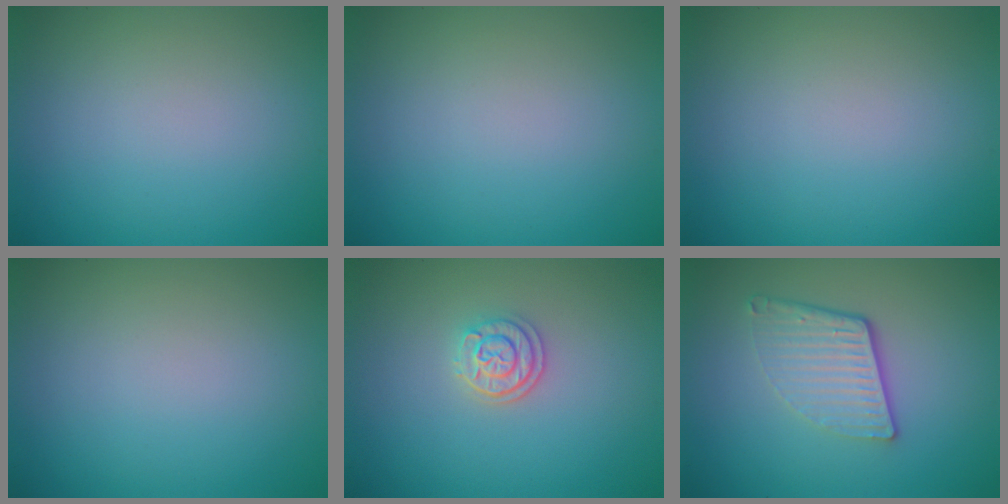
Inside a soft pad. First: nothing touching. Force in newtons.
{"total": 0.0}
{"total": 0.0}
{"total": 0.0}
{"total": 2.2, "press": 2.1, "slide": 0.9}
{"total": 4.1, "press": 2.8, "slide": 3.0}